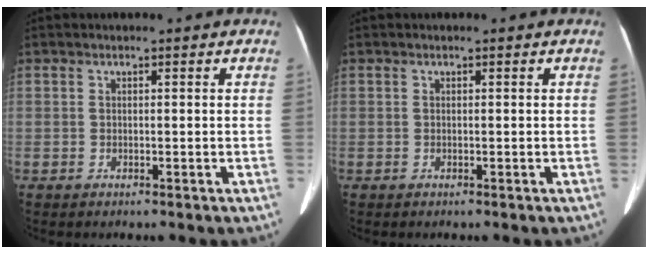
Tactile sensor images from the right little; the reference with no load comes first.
{"total": 0.0}